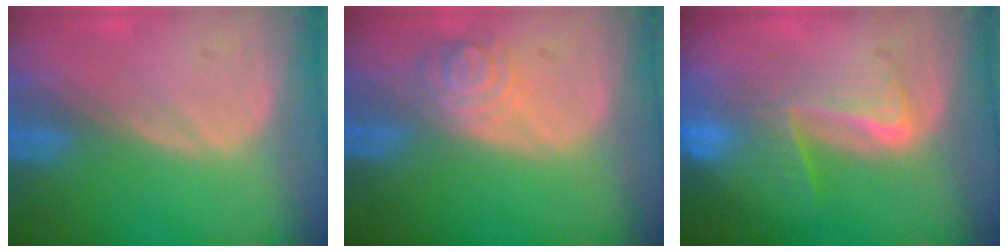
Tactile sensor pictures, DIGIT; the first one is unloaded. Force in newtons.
{"total": 4.5, "press": 4.2, "slide": 1.7}
{"total": 6.7, "press": 6.5, "slide": 1.4}